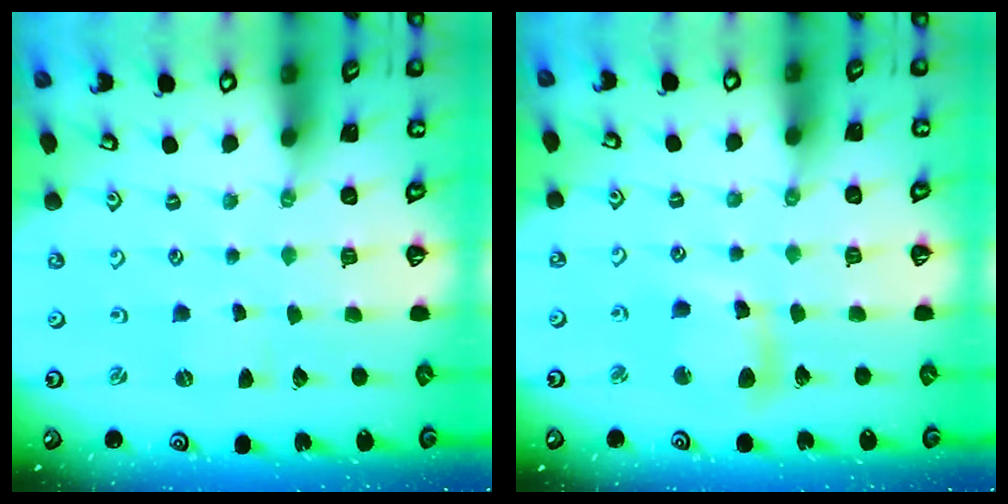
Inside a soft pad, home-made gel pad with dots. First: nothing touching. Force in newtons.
{"total": 8.9, "press": 8.9, "slide": 1.1}